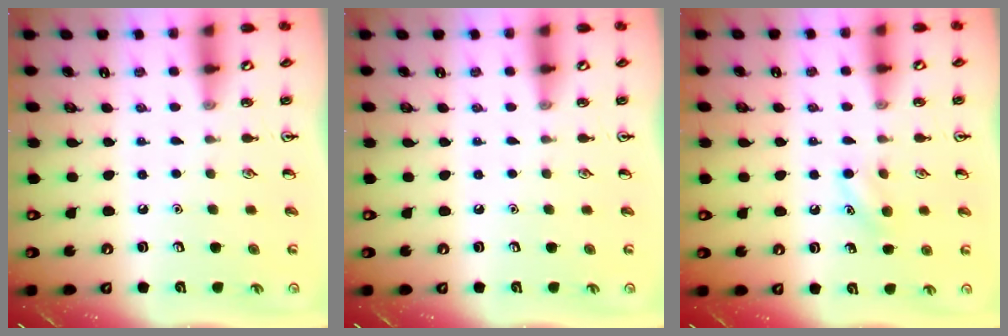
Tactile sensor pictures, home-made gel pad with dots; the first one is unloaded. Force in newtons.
{"total": 0.0}
{"total": 7.7, "press": 7.5, "slide": 1.7}